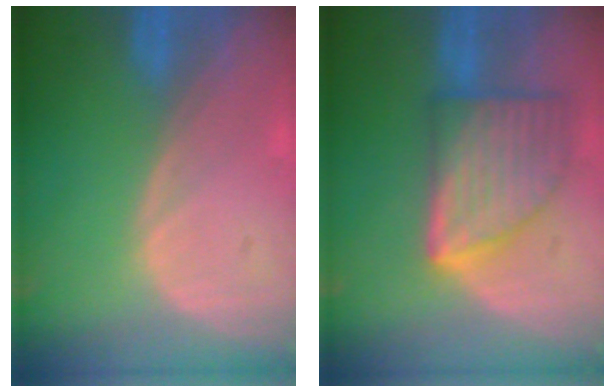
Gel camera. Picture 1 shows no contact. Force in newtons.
{"total": 8.8, "press": 8.8, "slide": 0.5}